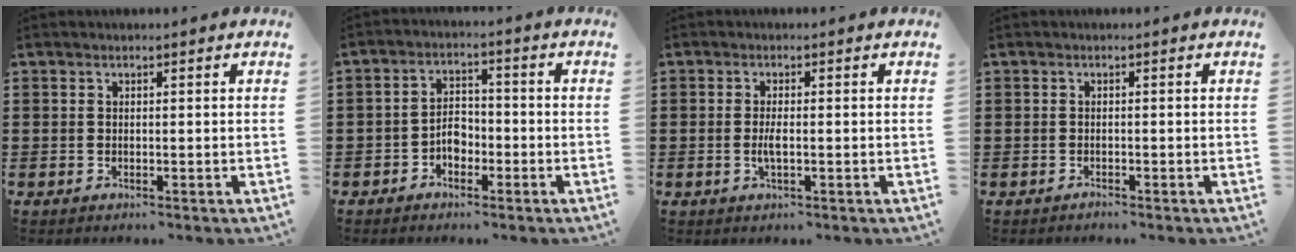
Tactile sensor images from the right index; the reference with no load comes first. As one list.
[{"total": 3.6, "force": [-1.8, 2.4, 1.9], "torque": [-0.040, 0.008, -0.035]}, {"total": 2.3, "force": [-0.4, 0.7, 2.1], "torque": [-0.053, -0.005, -0.012]}, {"total": 0.7, "force": [-0.6, 0.2, 0.0], "torque": [0.000, 0.003, -0.015]}]